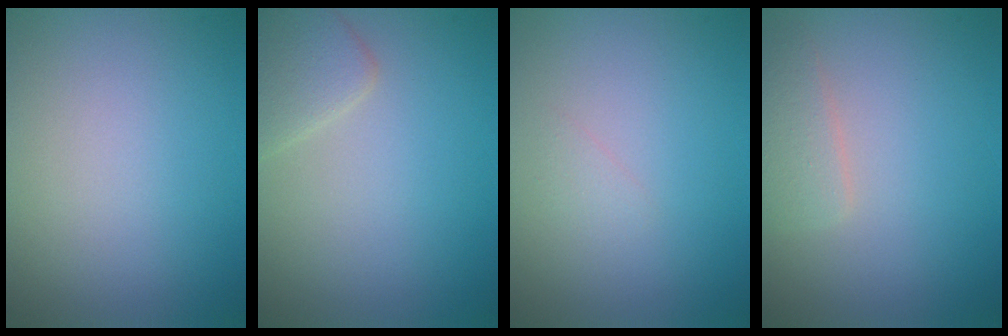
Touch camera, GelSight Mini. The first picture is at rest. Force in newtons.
{"total": 2.5, "press": 2.5, "slide": 0.2}
{"total": 0.6, "press": 0.6, "slide": 0.0}
{"total": 1.8, "press": 1.8, "slide": 0.0}